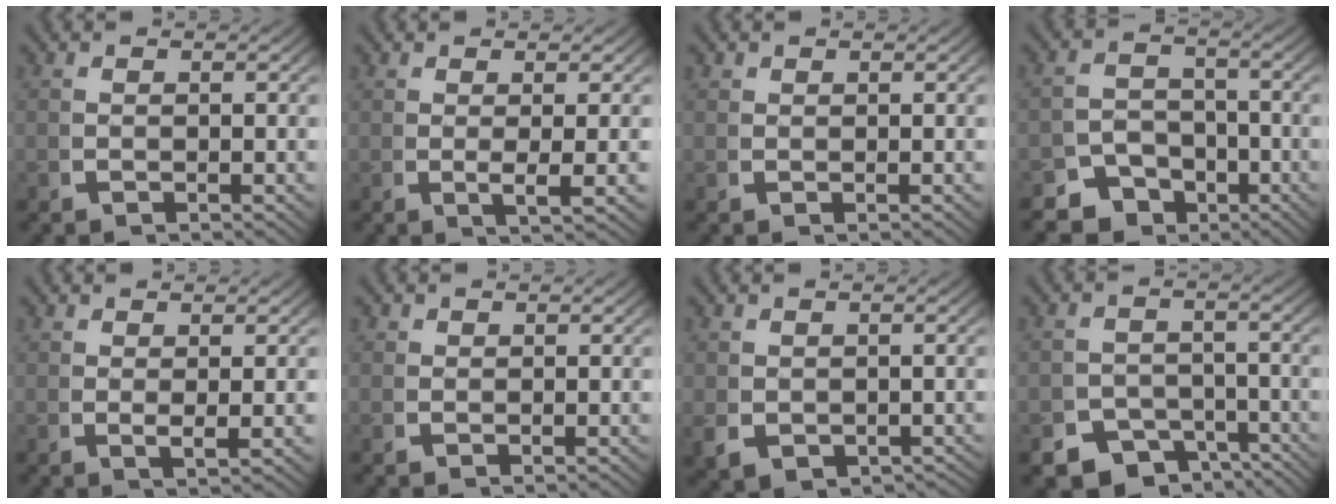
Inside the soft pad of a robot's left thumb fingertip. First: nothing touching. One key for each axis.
{"total": 2.4, "fx": 0.3, "fy": 0.2, "fz": 2.4, "tx": -0.046, "ty": -0.006, "tz": 0.011}
{"total": 0.8, "fx": 0.6, "fy": 0.5, "fz": 0.1, "tx": -0.001, "ty": -0.004, "tz": 0.015}
{"total": 7.9, "fx": -4.7, "fy": 6.0, "fz": 2.2, "tx": -0.014, "ty": -0.035, "tz": -0.077}
{"total": 1.6, "fx": 0.8, "fy": 0.0, "fz": 1.4, "tx": -0.028, "ty": -0.007, "tz": 0.022}
{"total": 1.1, "fx": 0.6, "fy": 0.8, "fz": 0.3, "tx": -0.003, "ty": -0.004, "tz": 0.014}
{"total": 3.5, "fx": -1.0, "fy": 2.8, "fz": 1.9, "tx": -0.042, "ty": -0.018, "tz": -0.002}
{"total": 9.0, "fx": -6.3, "fy": 5.8, "fz": 2.8, "tx": -0.036, "ty": -0.039, "tz": -0.101}